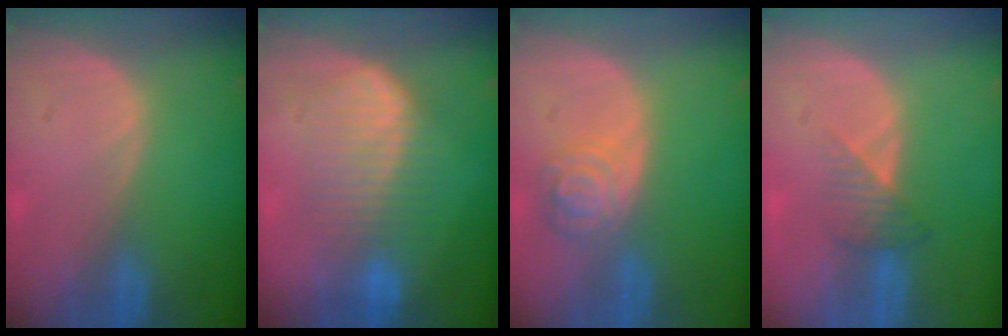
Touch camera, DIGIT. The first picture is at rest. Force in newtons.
{"total": 7.3, "press": 7.3, "slide": 0.2}
{"total": 5.3, "press": 4.8, "slide": 2.4}
{"total": 3.4, "press": 3.0, "slide": 1.5}